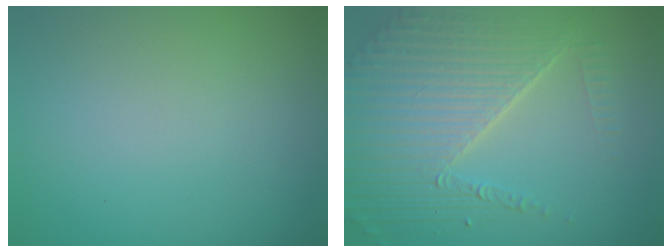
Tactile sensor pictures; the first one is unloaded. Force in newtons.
{"total": 7.2, "press": 5.2, "slide": 5.0}